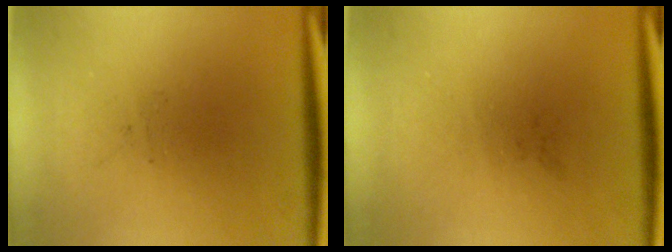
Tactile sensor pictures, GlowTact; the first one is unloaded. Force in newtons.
{"total": 0.0}